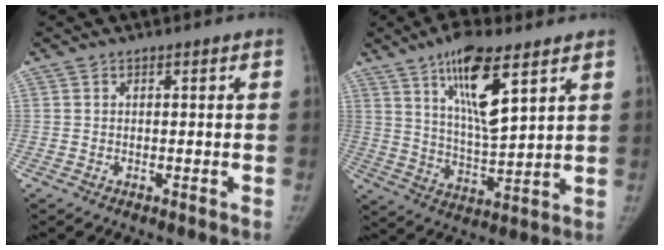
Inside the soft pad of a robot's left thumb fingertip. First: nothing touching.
{"total": 14.1, "force": [7.4, 4.2, 11.2], "torque": [-0.176, -0.041, 0.134]}